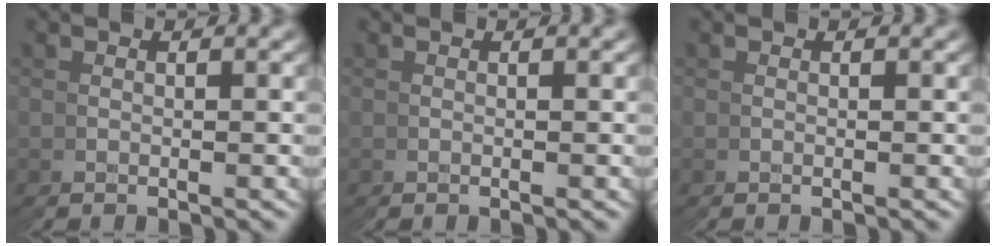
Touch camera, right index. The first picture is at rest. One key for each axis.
{"total": 0.0}
{"total": 0.0}